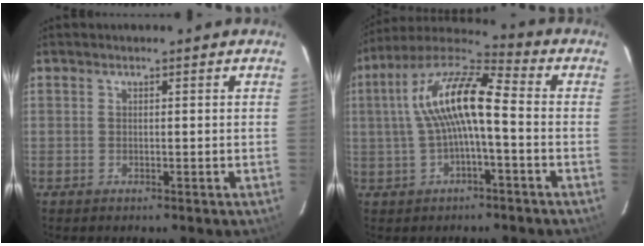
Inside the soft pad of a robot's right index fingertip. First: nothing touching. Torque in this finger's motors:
{"motor_torque": [1.54, -0.05, 0.54, 0.21]}